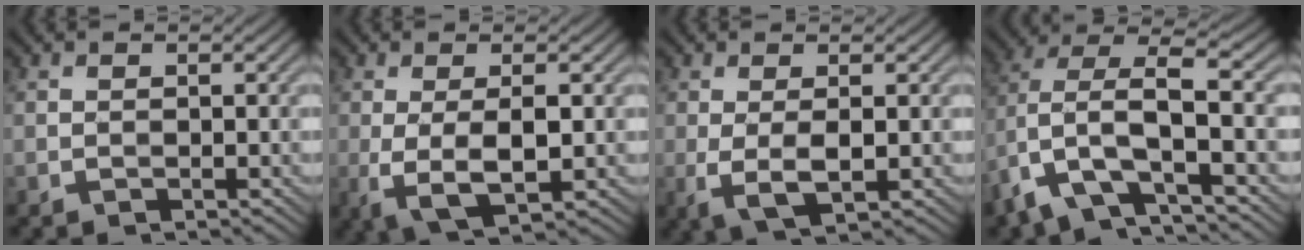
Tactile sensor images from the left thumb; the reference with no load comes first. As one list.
[{"total": 5.3, "force": [-0.5, 1.7, 5.0], "torque": [-0.105, -0.008, -0.007]}, {"total": 3.7, "force": [-0.1, 1.1, 3.5], "torque": [-0.078, -0.005, -0.001]}, {"total": 10.5, "force": [-3.6, 4.3, 8.9], "torque": [-0.198, 0.002, -0.081]}]